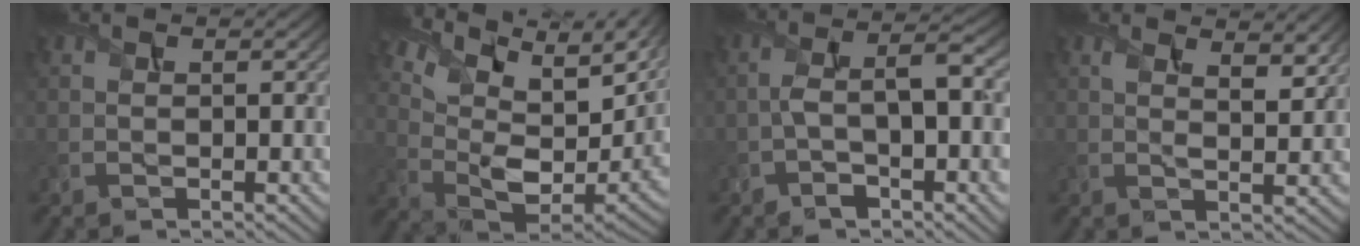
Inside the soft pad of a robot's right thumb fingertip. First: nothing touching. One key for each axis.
{"total": 14.0, "fx": 8.3, "fy": 6.5, "fz": 9.2, "tx": -0.211, "ty": 0.009, "tz": 0.155}
{"total": 7.9, "fx": -1.4, "fy": 3.3, "fz": 7.0, "tx": -0.131, "ty": 0.005, "tz": -0.024}
{"total": 4.4, "fx": 2.5, "fy": 1.3, "fz": 3.3, "tx": -0.065, "ty": -0.003, "tz": 0.046}